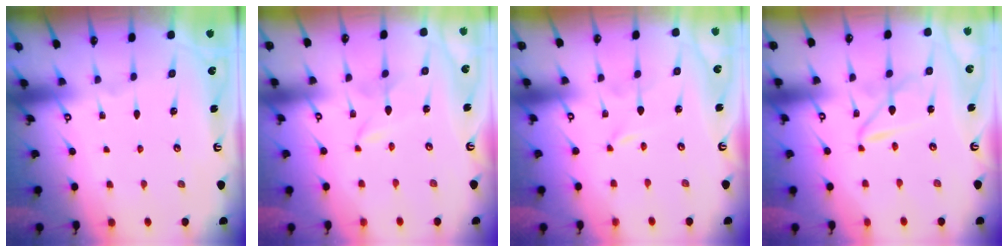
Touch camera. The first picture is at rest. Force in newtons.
{"total": 1.6, "press": 1.6, "slide": 0.2}
{"total": 0.0}
{"total": 5.8, "press": 5.8, "slide": 0.5}